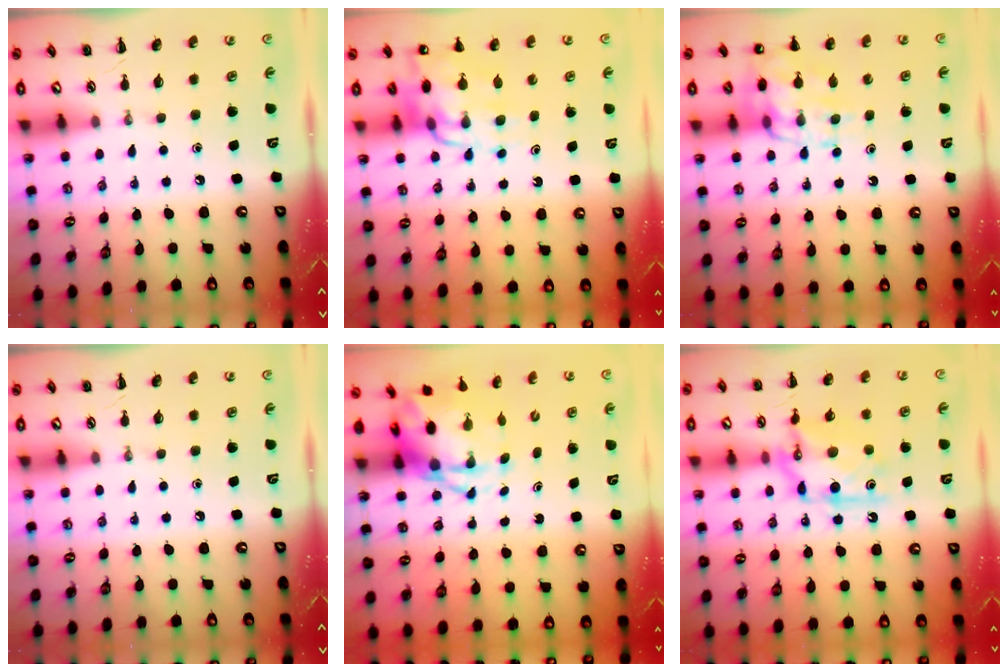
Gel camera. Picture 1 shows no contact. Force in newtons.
{"total": 13.6, "press": 13.1, "slide": 3.9}
{"total": 15.7, "press": 15.4, "slide": 3.0}
{"total": 0.0}
{"total": 5.1, "press": 4.9, "slide": 1.3}
{"total": 13.1, "press": 13.1, "slide": 0.6}